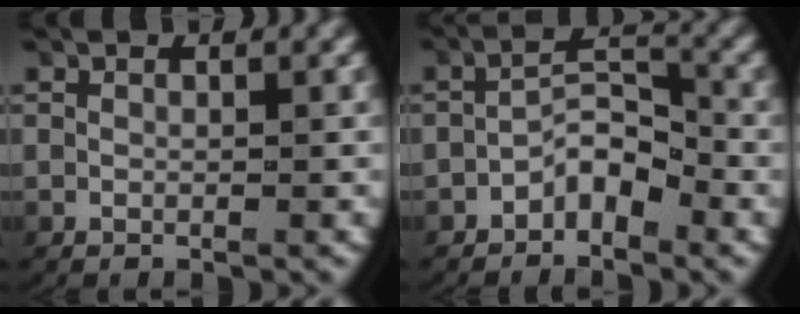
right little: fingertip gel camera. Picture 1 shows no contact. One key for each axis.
{"total": 3.2, "fx": -2.1, "fy": 1.4, "fz": 1.9, "tx": -0.031, "ty": 0.002, "tz": -0.037}